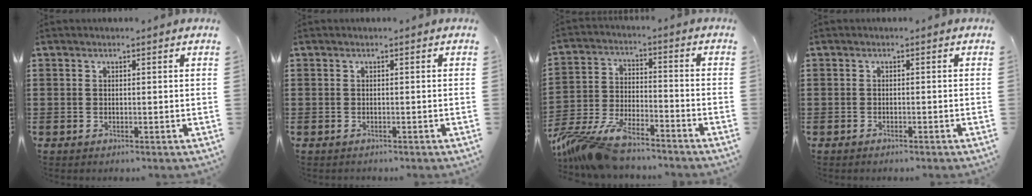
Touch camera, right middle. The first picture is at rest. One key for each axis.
{"total": 0.0}
{"total": 9.9, "fx": -8.6, "fy": 2.0, "fz": 4.4, "tx": -0.109, "ty": 0.002, "tz": -0.174}
{"total": 0.7, "fx": -0.7, "fy": 0.1, "fz": 0.1, "tx": -0.004, "ty": -0.001, "tz": -0.014}